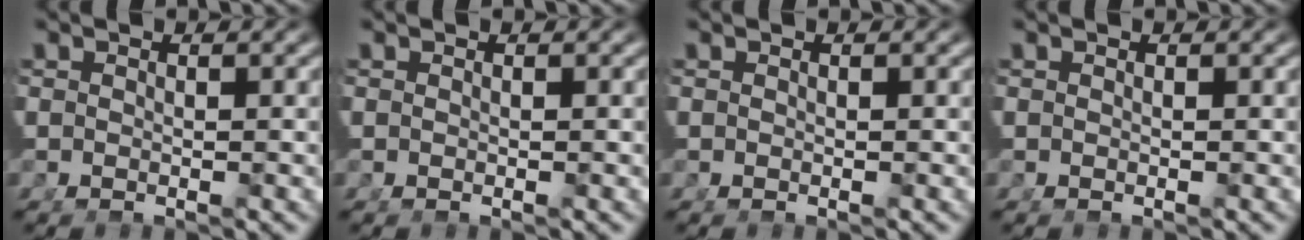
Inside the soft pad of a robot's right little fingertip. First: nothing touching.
{"total": 0.0}
{"total": 0.0}
{"total": 0.0}